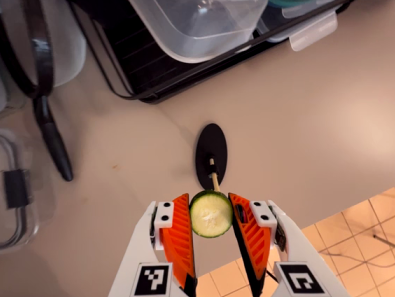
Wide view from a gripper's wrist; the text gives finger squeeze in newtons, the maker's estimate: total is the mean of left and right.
{"total": 7.4, "left": 7.1, "right": 7.8}